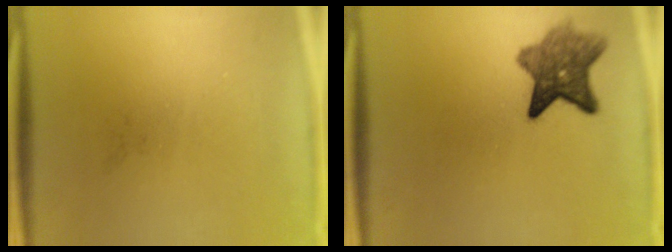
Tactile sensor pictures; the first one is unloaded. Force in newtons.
{"total": 7.0}